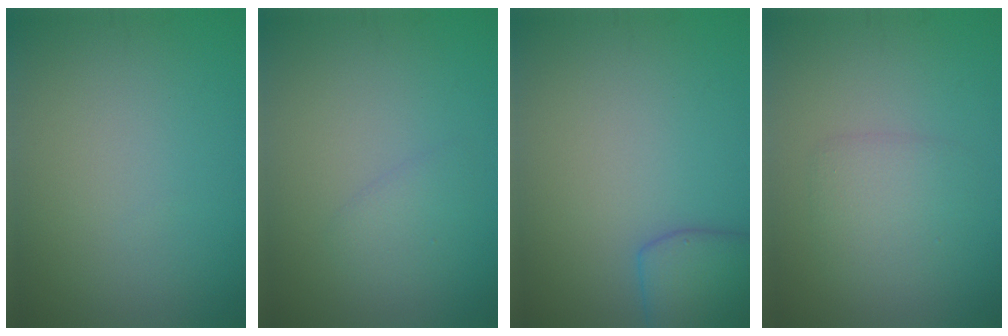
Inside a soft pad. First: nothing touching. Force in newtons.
{"total": 1.3, "press": 1.3, "slide": 0.1}
{"total": 3.9, "press": 3.8, "slide": 0.3}
{"total": 2.5, "press": 2.5, "slide": 0.3}